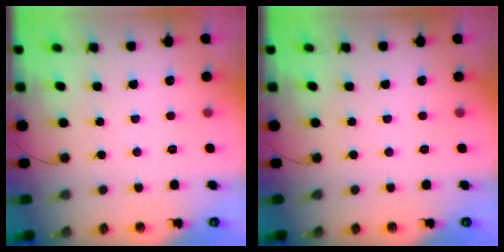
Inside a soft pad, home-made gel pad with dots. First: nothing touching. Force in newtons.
{"total": 0.0}